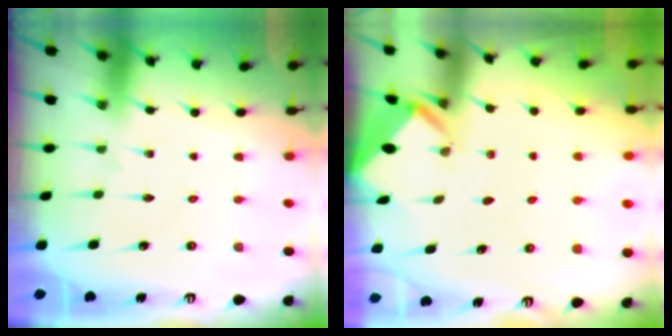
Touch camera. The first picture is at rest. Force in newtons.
{"total": 2.1, "press": 2.1, "slide": 0.0}